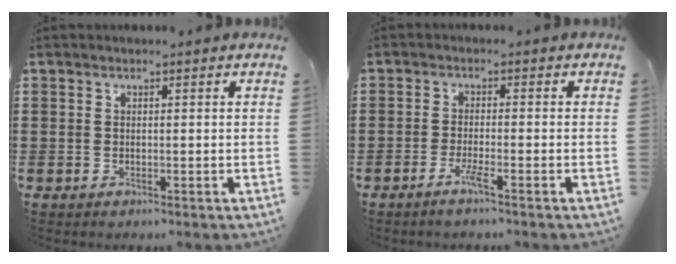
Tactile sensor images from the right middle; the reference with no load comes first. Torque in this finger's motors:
{"motor_torque": [0.12, -0.05, 0.09, 0.05]}